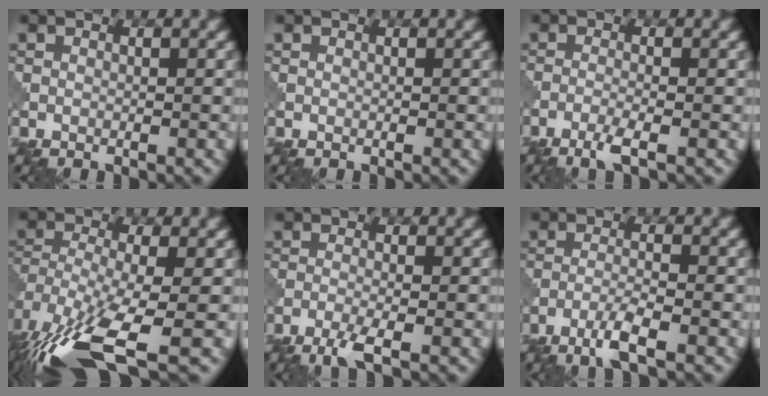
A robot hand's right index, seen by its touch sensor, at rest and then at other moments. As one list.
[{"total": 0.0}, {"total": 2.1, "force": [-1.3, 0.3, 1.6], "torque": [-0.031, 0.001, -0.035]}, {"total": 12.4, "force": [-7.0, 4.4, 9.3], "torque": [-0.214, -0.022, -0.118]}, {"total": 2.7, "force": [-1.7, 0.4, 2.0], "torque": [-0.041, -0.002, -0.043]}, {"total": 3.0, "force": [-1.9, 0.2, 2.3], "torque": [-0.045, 0.004, -0.046]}]